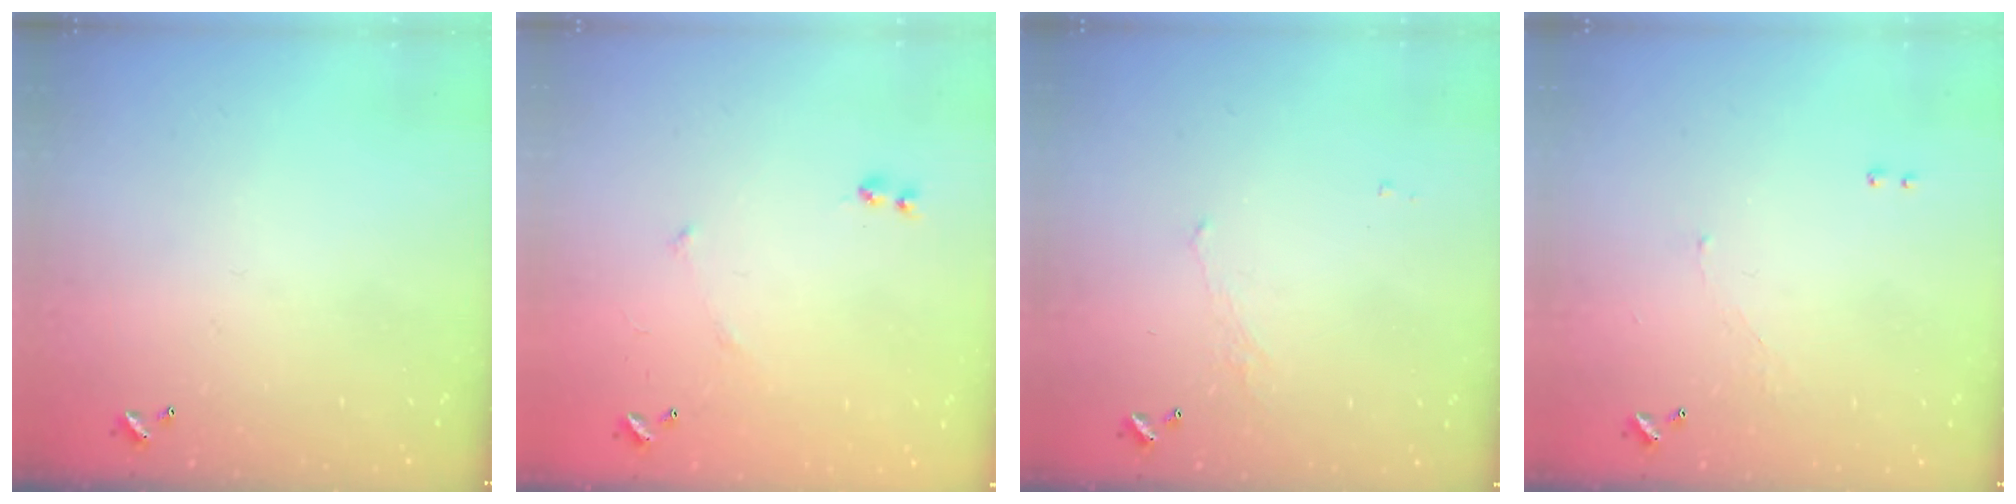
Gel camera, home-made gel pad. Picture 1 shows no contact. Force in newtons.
{"total": 5.7, "press": 5.7, "slide": 0.8}
{"total": 1.1, "press": 0.8, "slide": 0.7}
{"total": 1.3, "press": 1.2, "slide": 0.5}